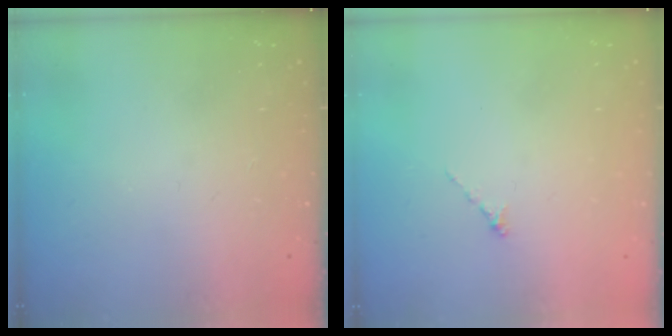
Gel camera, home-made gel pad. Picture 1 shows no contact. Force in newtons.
{"total": 0.0}